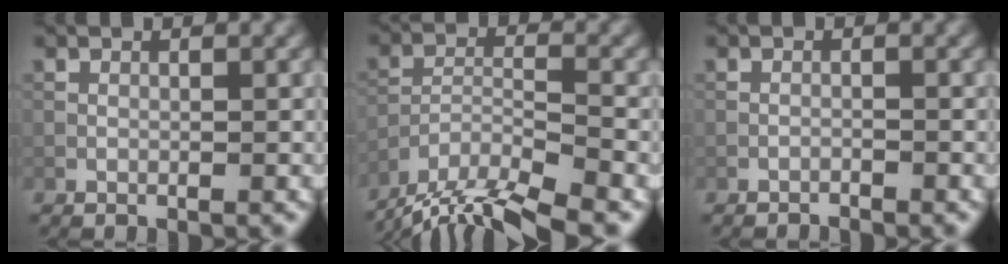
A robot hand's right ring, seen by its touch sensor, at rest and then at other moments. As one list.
[{"total": 9.7, "force": [-8.5, 1.9, 4.4], "torque": [-0.071, -0.012, -0.137]}, {"total": 1.0, "force": [-1.0, 0.0, 0.2], "torque": [-0.002, 0.002, -0.020]}]